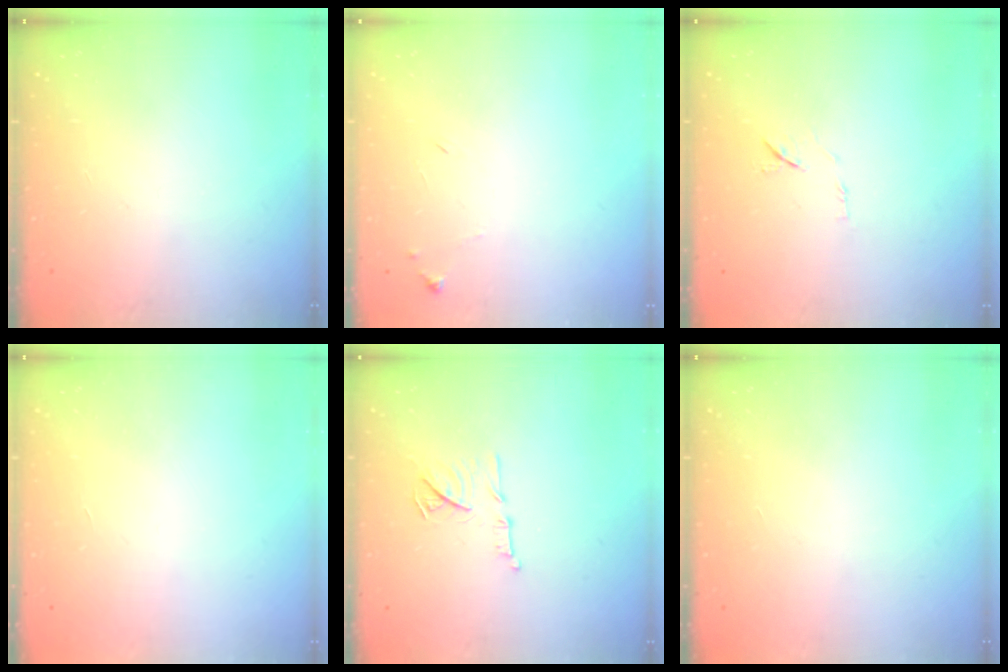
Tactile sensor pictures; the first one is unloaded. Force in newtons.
{"total": 5.5, "press": 5.4, "slide": 0.4}
{"total": 6.8, "press": 6.7, "slide": 0.8}
{"total": 1.7, "press": 1.7, "slide": 0.1}
{"total": 11.8, "press": 11.8, "slide": 0.7}
{"total": 1.5, "press": 1.5, "slide": 0.1}